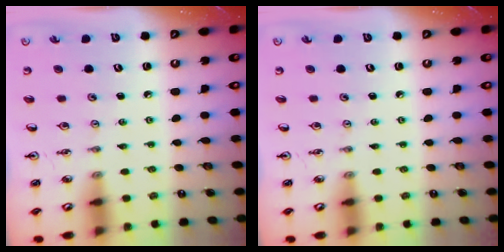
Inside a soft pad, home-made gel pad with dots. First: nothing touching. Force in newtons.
{"total": 0.0}